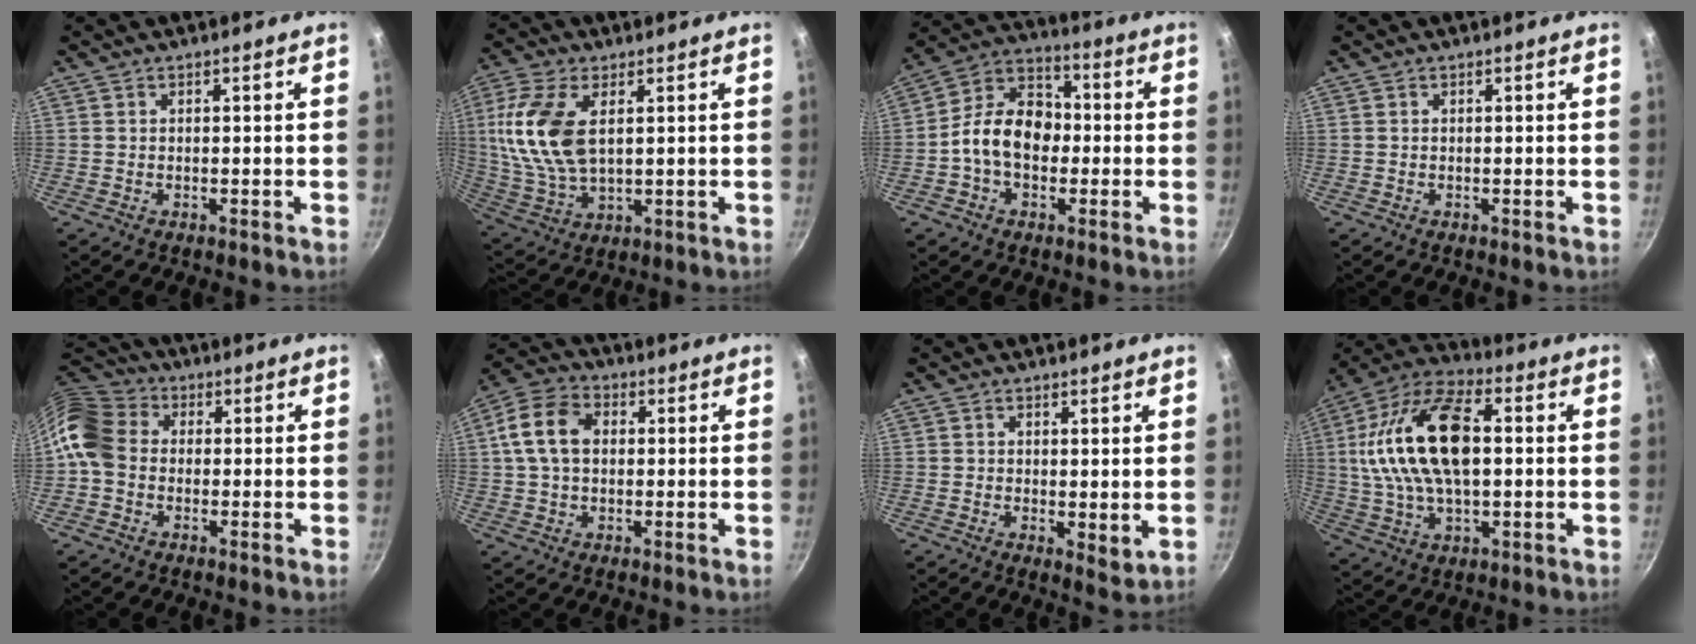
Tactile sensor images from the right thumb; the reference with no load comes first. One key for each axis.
{"total": 14.9, "fx": 3.3, "fy": 8.0, "fz": 12.1, "tx": -0.245, "ty": -0.007, "tz": 0.070}
{"total": 12.9, "fx": -1.4, "fy": 9.4, "fz": 8.8, "tx": -0.109, "ty": 0.040, "tz": -0.044}
{"total": 0.0}
{"total": 10.1, "fx": -0.2, "fy": 8.3, "fz": 5.8, "tx": -0.091, "ty": 0.022, "tz": -0.027}
{"total": 10.4, "fx": 1.5, "fy": 7.5, "fz": 7.1, "tx": -0.121, "ty": 0.019, "tz": 0.015}
{"total": 3.5, "fx": 0.8, "fy": 1.9, "fz": 2.9, "tx": -0.041, "ty": -0.015, "tz": 0.012}
{"total": 21.4, "fx": 2.3, "fy": 11.4, "fz": 18.0, "tx": -0.340, "ty": 0.025, "tz": 0.032}